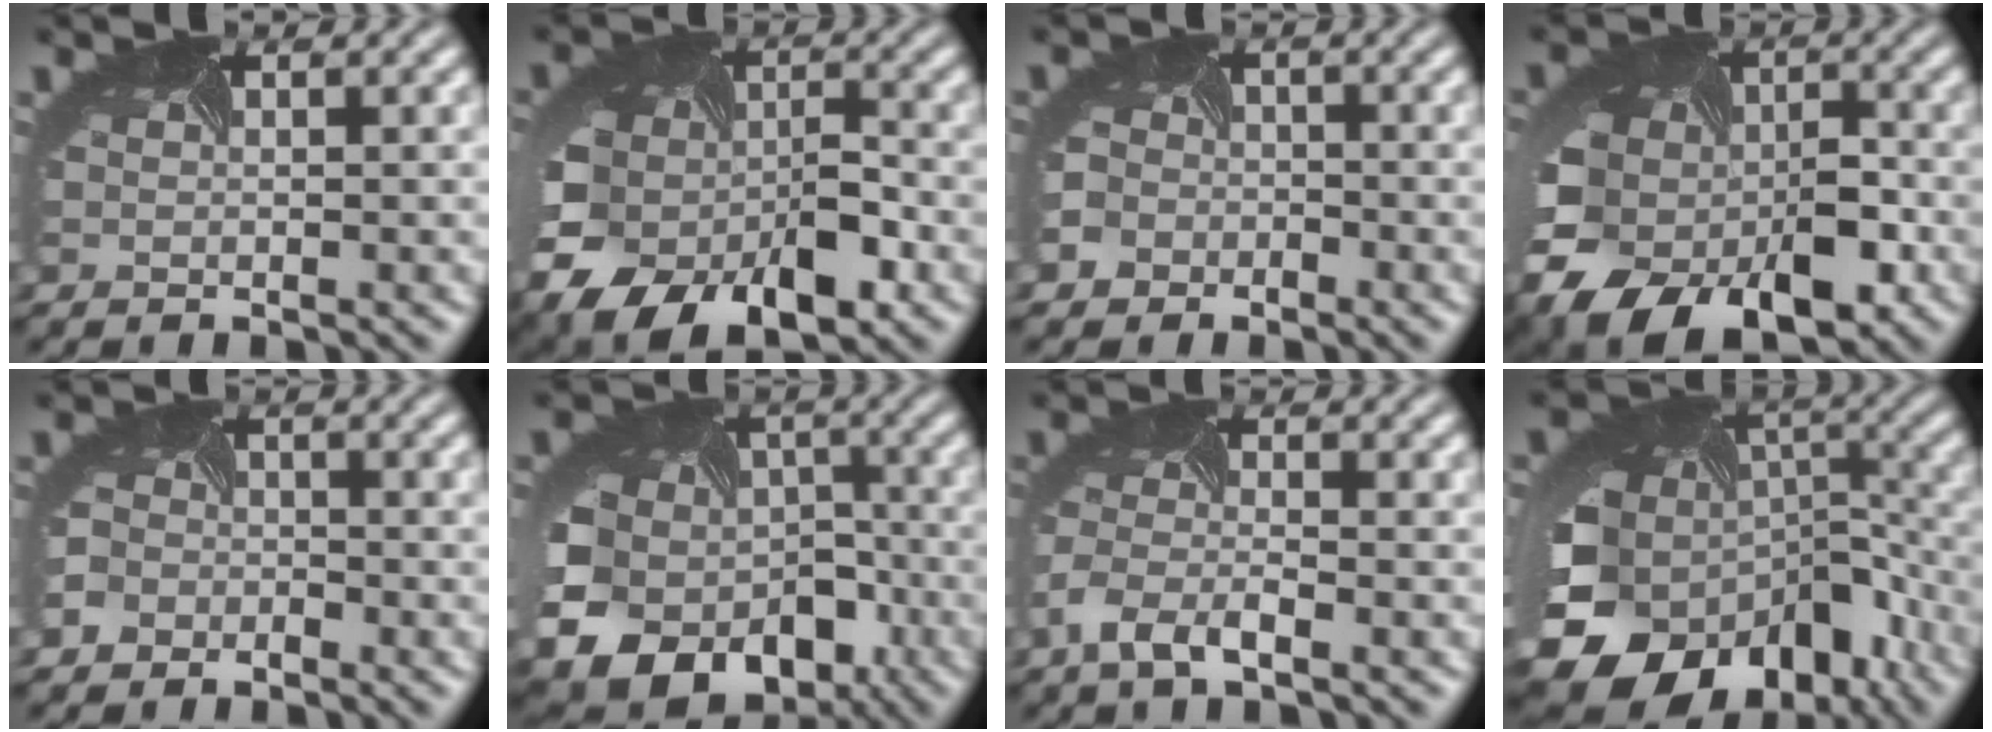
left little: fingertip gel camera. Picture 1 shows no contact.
{"total": 13.0, "force": [-5.0, 8.7, 8.3], "torque": [-0.184, -0.046, -0.068]}
{"total": 4.0, "force": [-2.6, 3.0, 0.5], "torque": [0.008, -0.008, -0.050]}
{"total": 13.3, "force": [-4.9, 9.3, 8.1], "torque": [-0.168, -0.042, -0.074]}
{"total": 2.7, "force": [-2.0, 1.7, 0.2], "torque": [-0.001, -0.001, -0.045]}
{"total": 17.7, "force": [-8.1, 13.5, 8.1], "torque": [-0.153, -0.059, -0.126]}
{"total": 3.3, "force": [-2.4, 0.8, 2.1], "torque": [-0.053, -0.009, -0.054]}
{"total": 19.6, "force": [-8.9, 14.7, 9.5], "torque": [-0.207, -0.077, -0.103]}